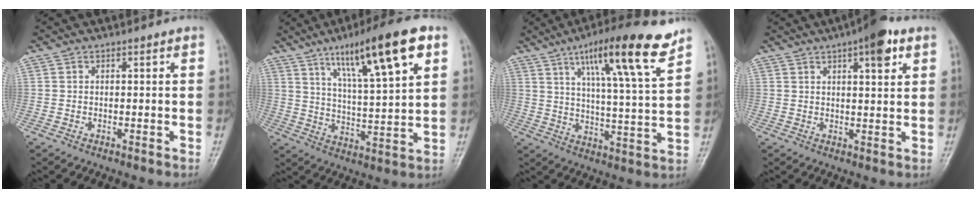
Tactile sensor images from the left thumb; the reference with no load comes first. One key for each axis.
{"total": 17.8, "fx": 9.1, "fy": 3.3, "fz": 14.9, "tx": -0.229, "ty": -0.026, "tz": 0.152}
{"total": 16.7, "fx": 10.3, "fy": 2.0, "fz": 13.0, "tx": -0.196, "ty": -0.045, "tz": 0.163}
{"total": 8.0, "fx": 4.2, "fy": 2.3, "fz": 6.4, "tx": -0.079, "ty": -0.011, "tz": 0.056}